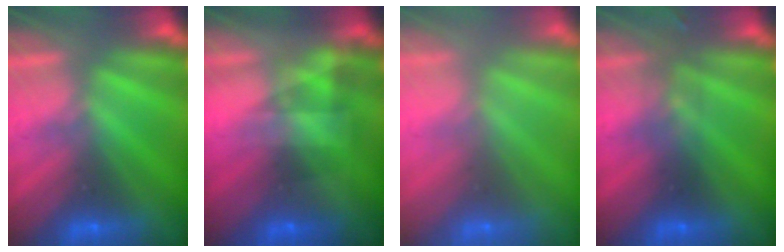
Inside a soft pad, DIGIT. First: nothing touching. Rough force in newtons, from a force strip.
{"total": 4.8}
{"total": 8.0}
{"total": 2.9}